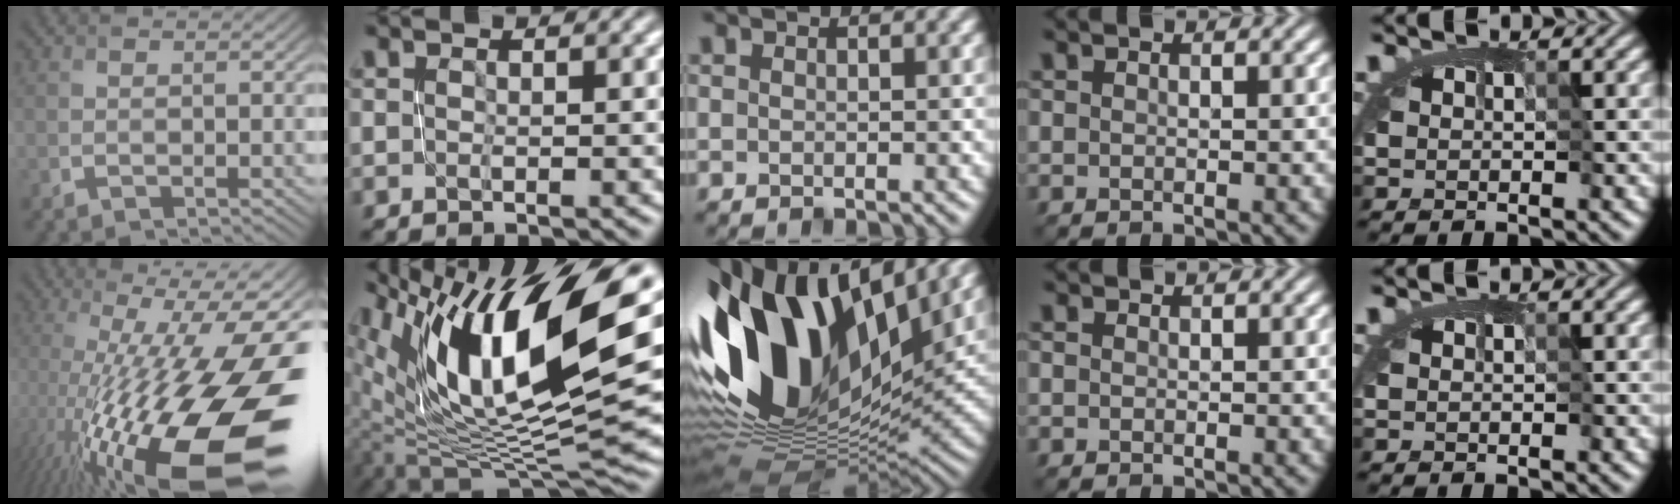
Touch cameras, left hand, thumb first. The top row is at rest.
{"thumb": {"total": 21.4, "force": [-6.2, 6.6, 19.4], "torque": [-0.310, -0.004, -0.107]}, "index": {"total": 15.9, "force": [5.9, 5.7, 13.6], "torque": [-0.243, 0.004, 0.099]}, "middle": {"total": 16.7, "force": [4.6, 9.3, 13.1], "torque": [-0.269, 0.019, 0.059]}, "ring": {"total": 0.7, "force": [0.5, 0.5, 0.2], "torque": [-0.006, 0.001, 0.006]}}